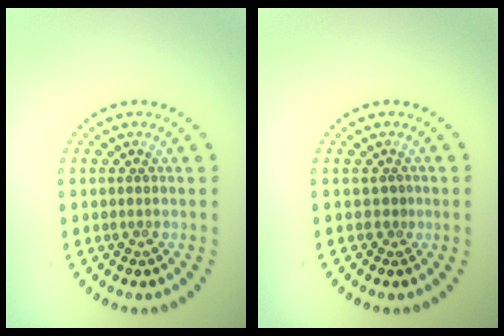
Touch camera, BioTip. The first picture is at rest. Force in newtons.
{"total": 0.7, "press": 0.3, "slide": 0.6}